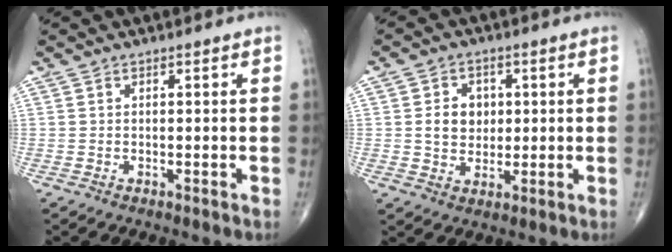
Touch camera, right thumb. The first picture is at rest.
{"total": 6.2, "force": [0.8, 5.1, 3.4], "torque": [-0.031, -0.002, 0.014]}